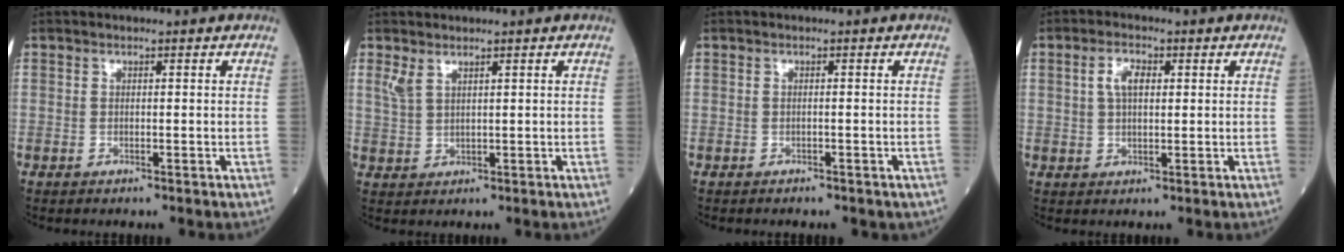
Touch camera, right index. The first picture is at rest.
{"total": 2.2, "force": [1.6, 0.7, 1.4], "torque": [-0.038, 0.006, 0.045]}
{"total": 2.6, "force": [-2.0, 1.0, 1.2], "torque": [-0.017, -0.005, -0.016]}
{"total": 3.9, "force": [1.1, 1.9, 3.3], "torque": [-0.066, 0.010, 0.022]}